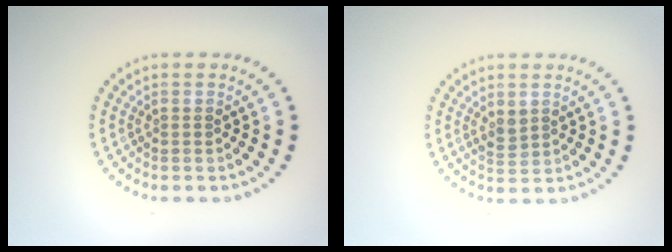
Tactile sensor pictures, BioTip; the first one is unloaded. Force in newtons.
{"total": 1.5, "press": 1.4, "slide": 0.3}